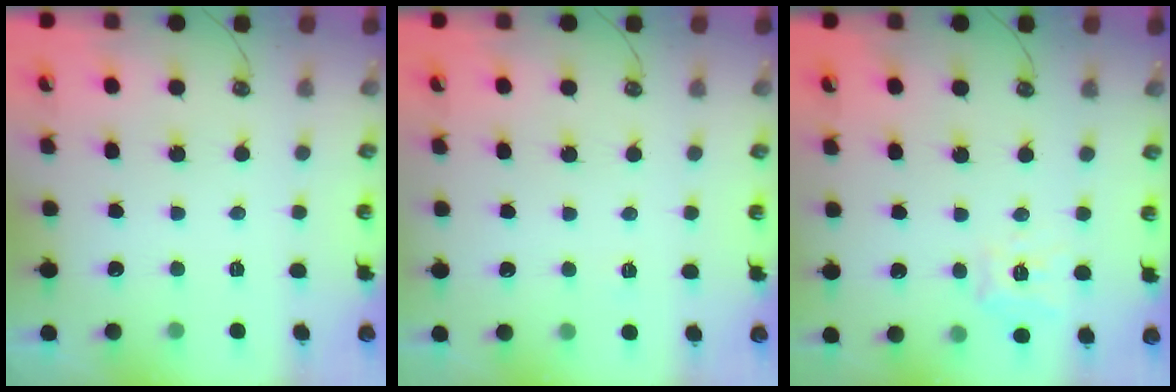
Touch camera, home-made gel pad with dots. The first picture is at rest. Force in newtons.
{"total": 2.8, "press": 2.8, "slide": 0.3}
{"total": 11.3, "press": 11.3, "slide": 1.4}